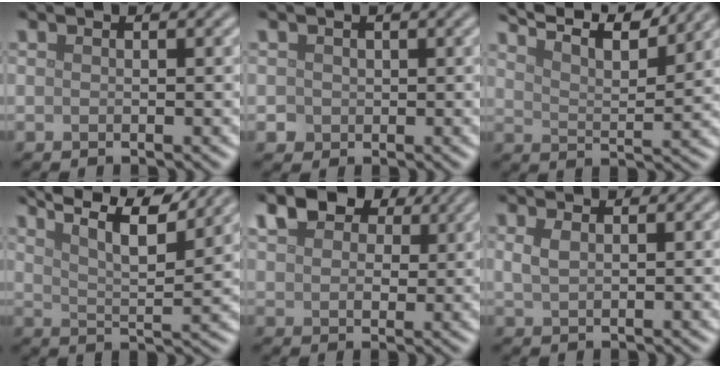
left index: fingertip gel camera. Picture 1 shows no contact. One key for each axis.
{"total": 1.0, "fx": 0.1, "fy": 1.0, "fz": 0.1, "tx": 0.002, "ty": -0.004, "tz": 0.004}
{"total": 10.5, "fx": 8.8, "fy": 2.2, "fz": 5.4, "tx": -0.078, "ty": 0.022, "tz": 0.098}
{"total": 10.4, "fx": 8.1, "fy": 2.4, "fz": 6.2, "tx": -0.089, "ty": 0.022, "tz": 0.090}
{"total": 5.2, "fx": 3.1, "fy": 3.2, "fz": 2.7, "tx": -0.057, "ty": 0.010, "tz": 0.048}
{"total": 1.4, "fx": 0.6, "fy": 0.7, "fz": 1.0, "tx": -0.026, "ty": 0.000, "tz": 0.014}